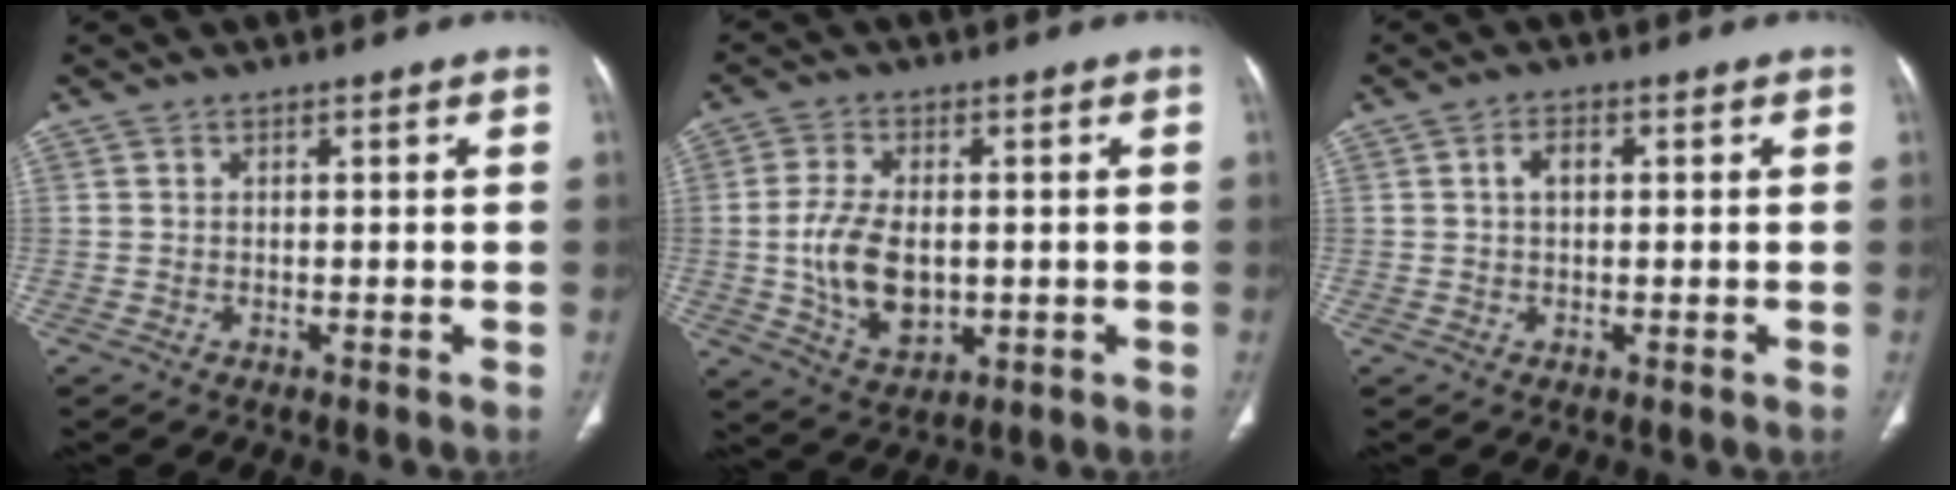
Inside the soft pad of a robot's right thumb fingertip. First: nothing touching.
{"total": 10.7, "force": [-0.6, 6.5, 8.5], "torque": [-0.151, -0.007, -0.002]}
{"total": 2.6, "force": [0.4, 1.6, 2.0], "torque": [-0.032, 0.008, 0.004]}